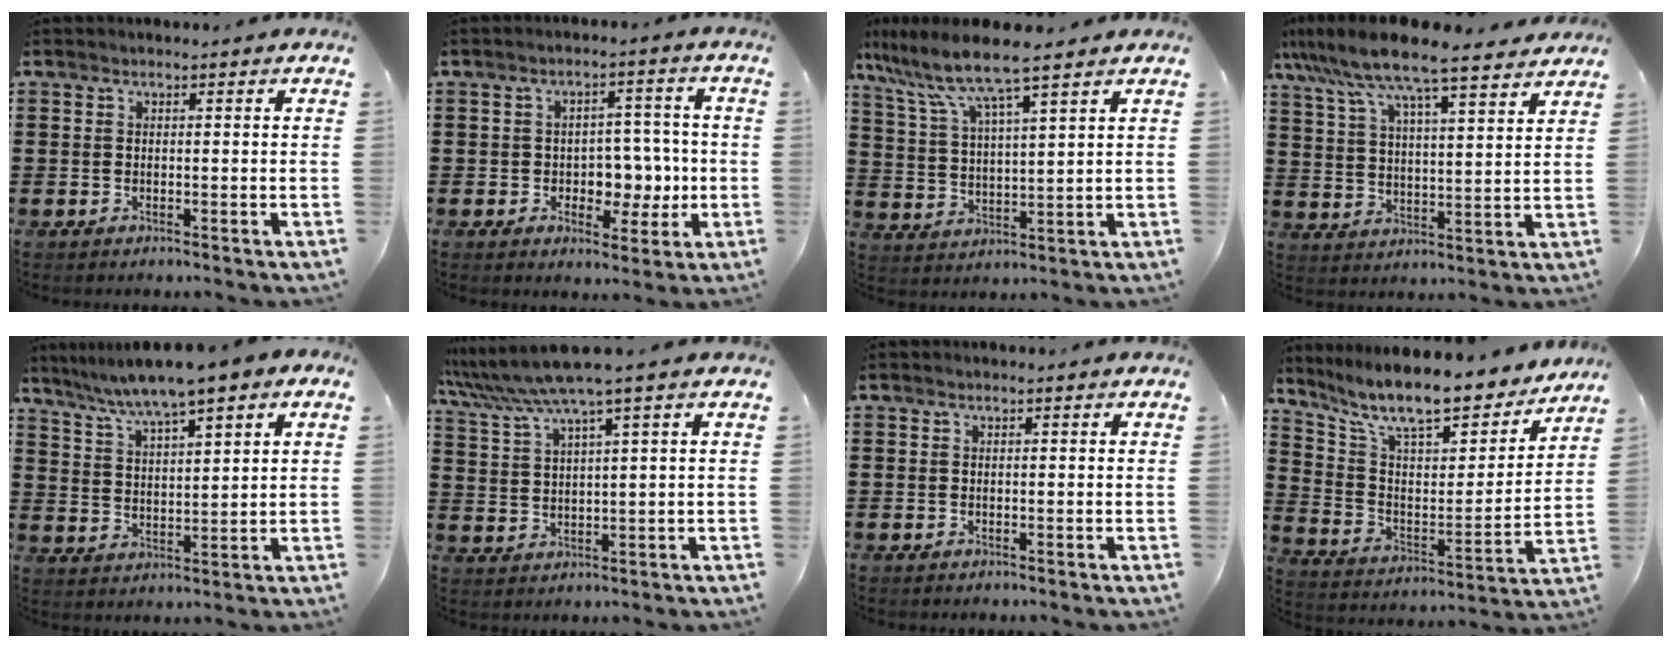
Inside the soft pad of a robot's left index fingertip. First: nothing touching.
{"total": 5.5, "force": [-0.4, 4.5, 3.2], "torque": [-0.052, 0.001, -0.015]}
{"total": 8.0, "force": [6.6, 0.3, 4.5], "torque": [-0.113, -0.031, 0.112]}
{"total": 9.1, "force": [8.0, 0.6, 4.4], "torque": [-0.116, -0.039, 0.135]}
{"total": 6.3, "force": [5.1, 0.3, 3.6], "torque": [-0.089, -0.020, 0.085]}
{"total": 5.7, "force": [4.1, -0.3, 4.1], "torque": [-0.099, -0.021, 0.065]}
{"total": 0.0}
{"total": 11.5, "force": [9.8, 1.8, 5.7], "torque": [-0.143, -0.062, 0.166]}